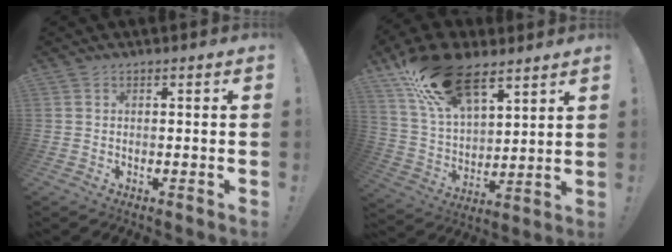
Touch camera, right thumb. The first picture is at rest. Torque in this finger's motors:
{"motor_torque": [-0.09, 2.90, 1.76, 1.01, 0.17]}